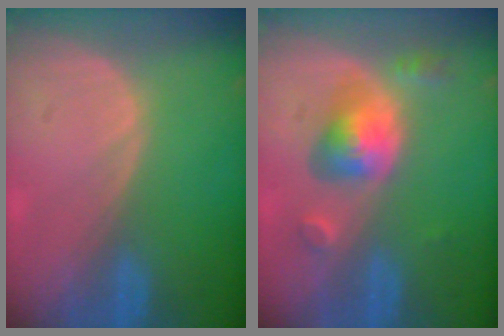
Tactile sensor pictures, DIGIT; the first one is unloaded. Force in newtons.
{"total": 6.0, "press": 5.5, "slide": 2.4}